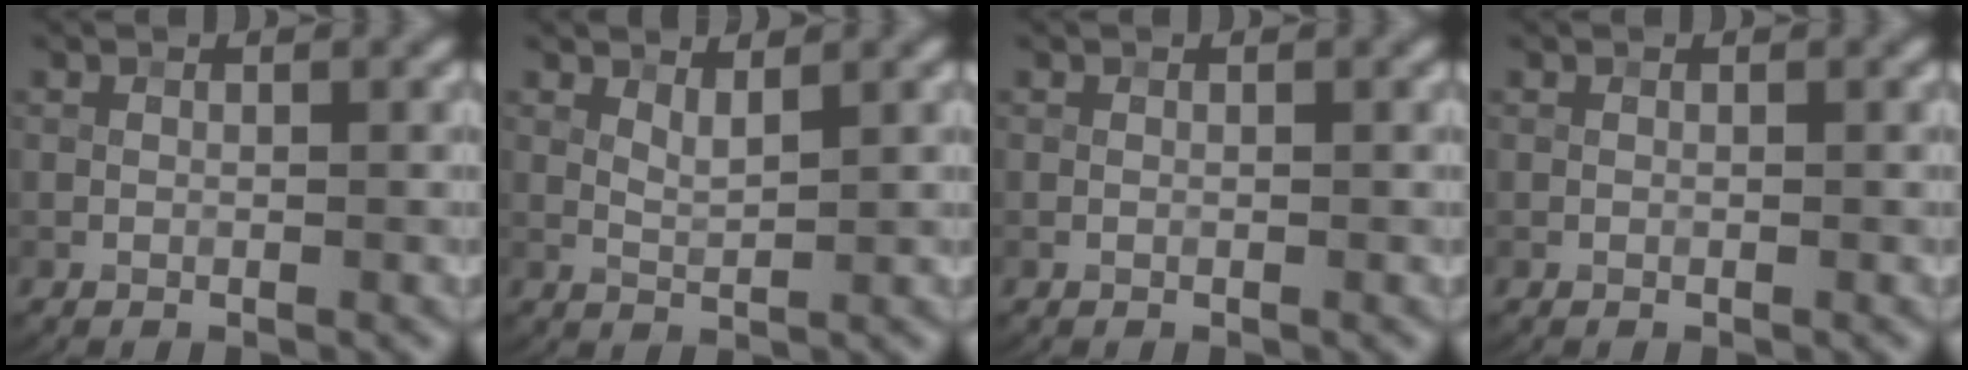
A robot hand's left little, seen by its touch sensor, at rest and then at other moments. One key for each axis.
{"total": 1.6, "fx": 1.1, "fy": 0.4, "fz": 1.1, "tx": -0.026, "ty": -0.001, "tz": 0.020}
{"total": 0.0}
{"total": 0.0}